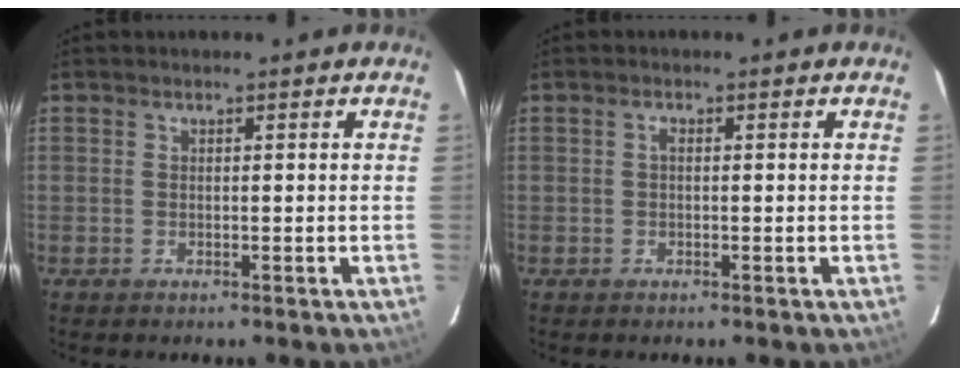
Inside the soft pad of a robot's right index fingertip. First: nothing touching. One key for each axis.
{"total": 0.7, "fx": 0.0, "fy": 0.4, "fz": 0.6, "tx": -0.011, "ty": 0.004, "tz": -0.002}